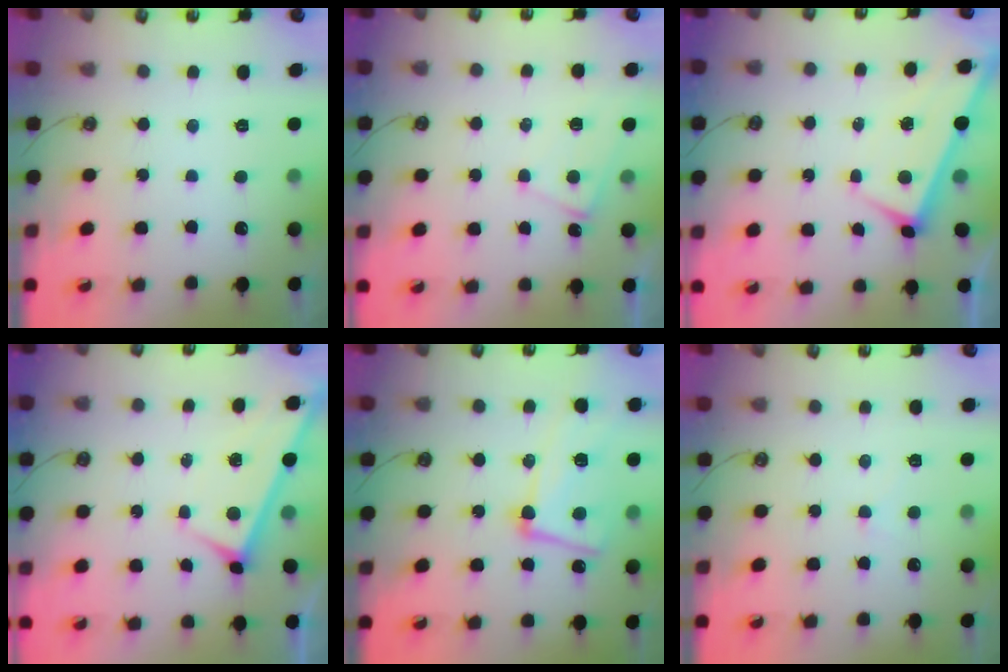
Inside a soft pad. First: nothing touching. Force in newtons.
{"total": 2.1, "press": 2.0, "slide": 0.3}
{"total": 1.7, "press": 1.7, "slide": 0.1}
{"total": 3.0, "press": 3.0, "slide": 0.3}
{"total": 11.6, "press": 11.4, "slide": 2.2}
{"total": 0.5, "press": 0.3, "slide": 0.4}